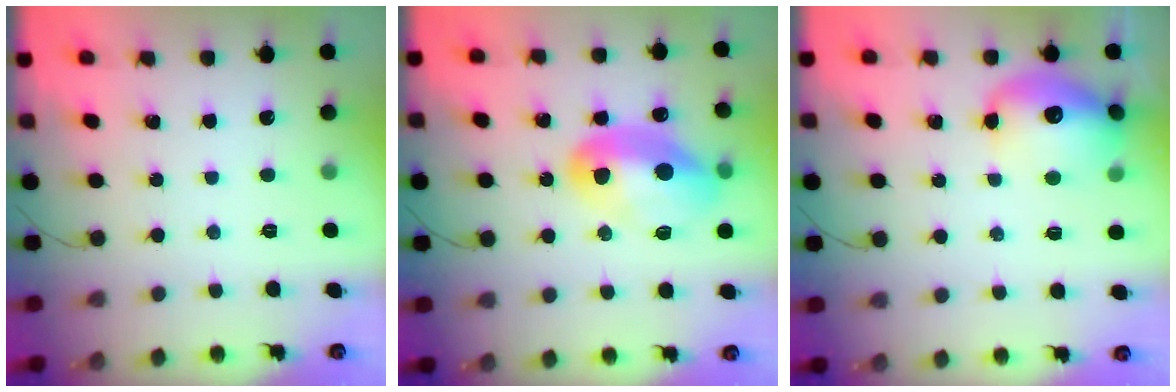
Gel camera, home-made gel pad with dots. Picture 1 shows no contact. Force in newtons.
{"total": 16.2, "press": 16.1, "slide": 0.9}
{"total": 14.2, "press": 13.8, "slide": 3.2}